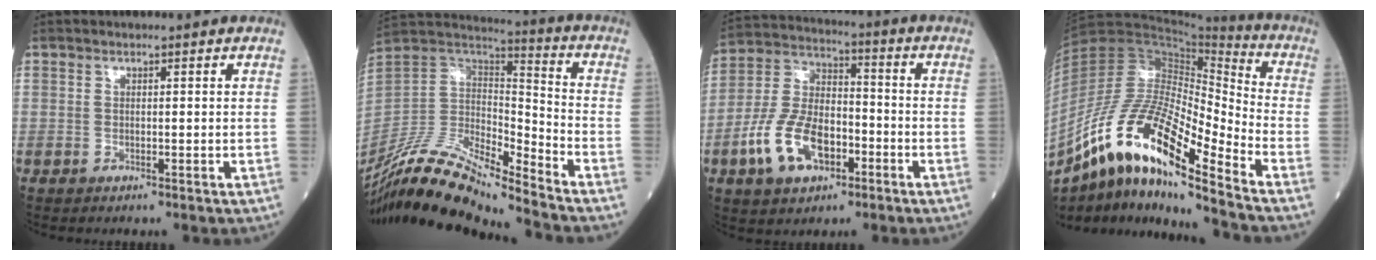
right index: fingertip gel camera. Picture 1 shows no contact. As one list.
[{"total": 18.5, "force": [-16.5, 1.0, 8.4], "torque": [-0.168, 0.021, -0.312]}, {"total": 12.7, "force": [-5.1, 6.9, 9.4], "torque": [-0.207, 0.014, -0.093]}, {"total": 19.3, "force": [-12.5, 2.7, 14.4], "torque": [-0.293, 0.004, -0.225]}]